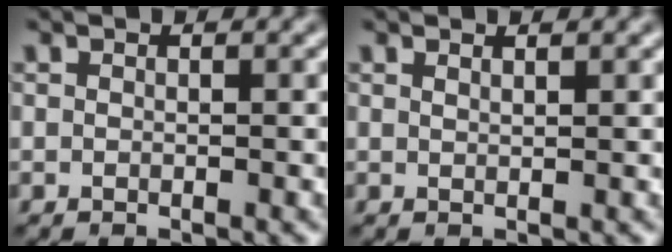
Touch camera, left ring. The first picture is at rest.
{"total": 0.9, "force": [0.8, 0.2, 0.5], "torque": [-0.001, -0.001, 0.009]}